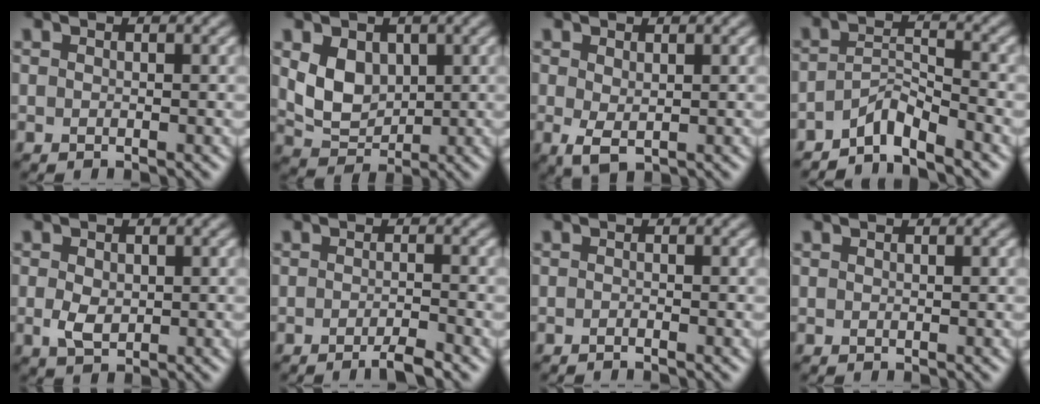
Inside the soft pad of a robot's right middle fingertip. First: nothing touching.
{"total": 4.1, "force": [0.9, 3.1, 2.5], "torque": [-0.055, -0.006, 0.019]}
{"total": 2.1, "force": [-0.1, 1.1, 1.8], "torque": [-0.040, -0.004, 0.001]}
{"total": 3.1, "force": [-2.7, 0.4, 1.5], "torque": [-0.025, 0.010, -0.060]}
{"total": 2.3, "force": [-0.1, 1.6, 1.7], "torque": [-0.036, -0.001, -0.001]}
{"total": 2.4, "force": [-1.6, 0.3, 1.7], "torque": [-0.026, -0.001, -0.035]}
{"total": 0.7, "force": [-0.5, 0.1, 0.5], "torque": [-0.006, 0.001, -0.012]}
{"total": 0.0}